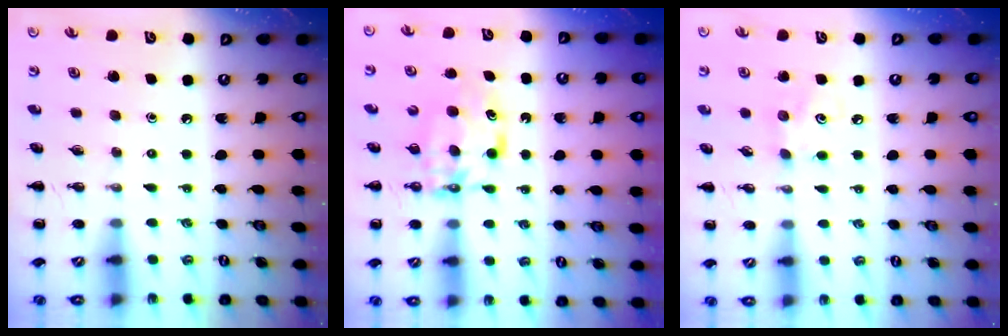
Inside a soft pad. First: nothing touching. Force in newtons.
{"total": 7.6, "press": 7.5, "slide": 0.8}
{"total": 4.2, "press": 4.1, "slide": 0.9}